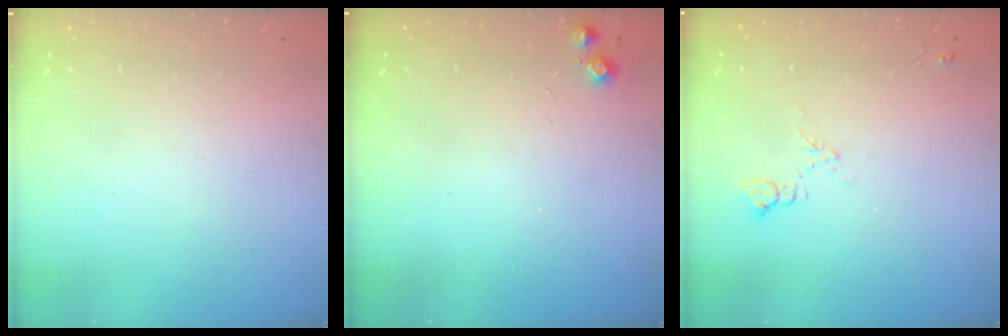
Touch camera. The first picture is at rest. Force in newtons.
{"total": 5.6, "press": 5.5, "slide": 0.8}
{"total": 5.1, "press": 5.0, "slide": 0.6}